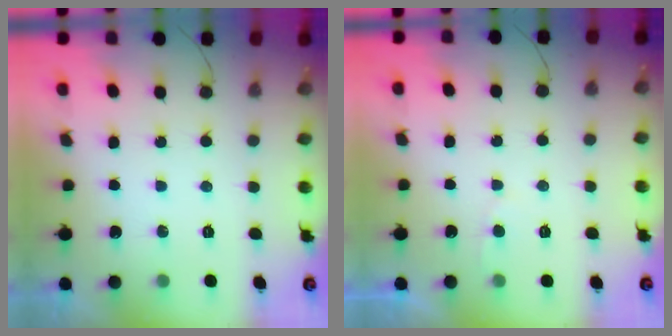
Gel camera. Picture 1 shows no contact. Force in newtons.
{"total": 2.2, "press": 2.2, "slide": 0.2}